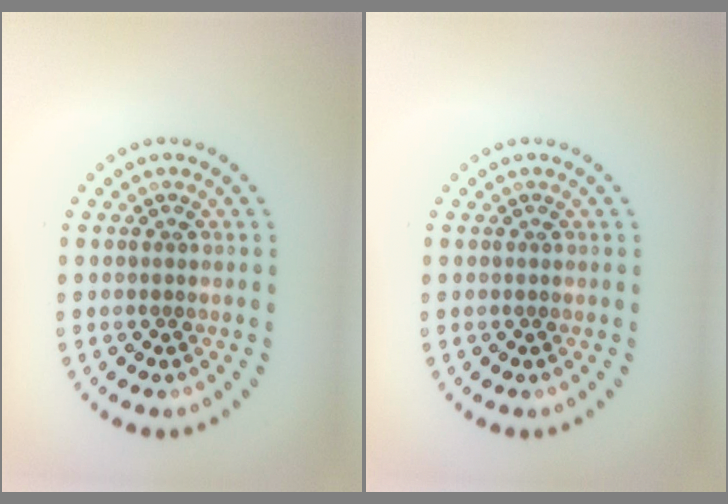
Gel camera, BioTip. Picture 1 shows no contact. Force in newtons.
{"total": 0.0}